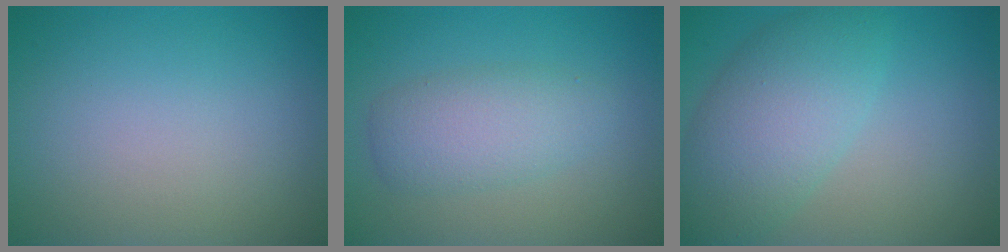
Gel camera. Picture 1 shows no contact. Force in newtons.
{"total": 2.9, "press": 2.9, "slide": 0.2}
{"total": 6.1, "press": 6.1, "slide": 0.3}